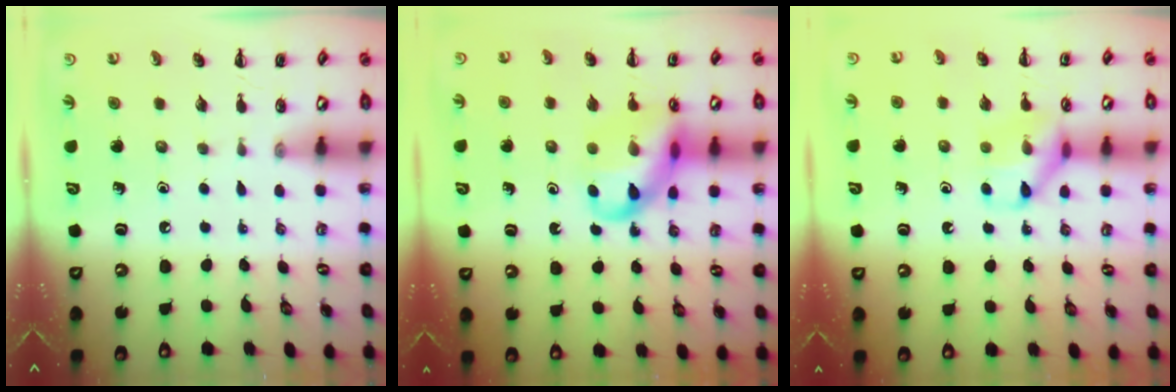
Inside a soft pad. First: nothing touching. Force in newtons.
{"total": 13.8, "press": 13.6, "slide": 2.7}
{"total": 10.1, "press": 10.1, "slide": 0.1}